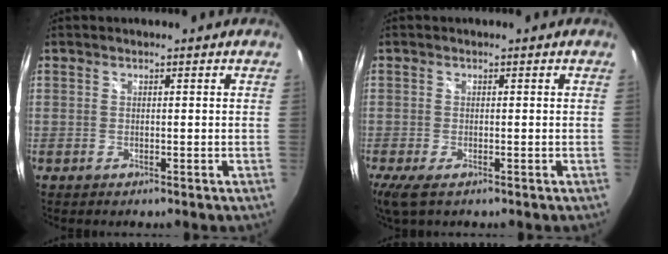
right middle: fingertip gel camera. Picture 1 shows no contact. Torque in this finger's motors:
{"motor_torque": [1.05, -1.05, 0.32, 0.12]}